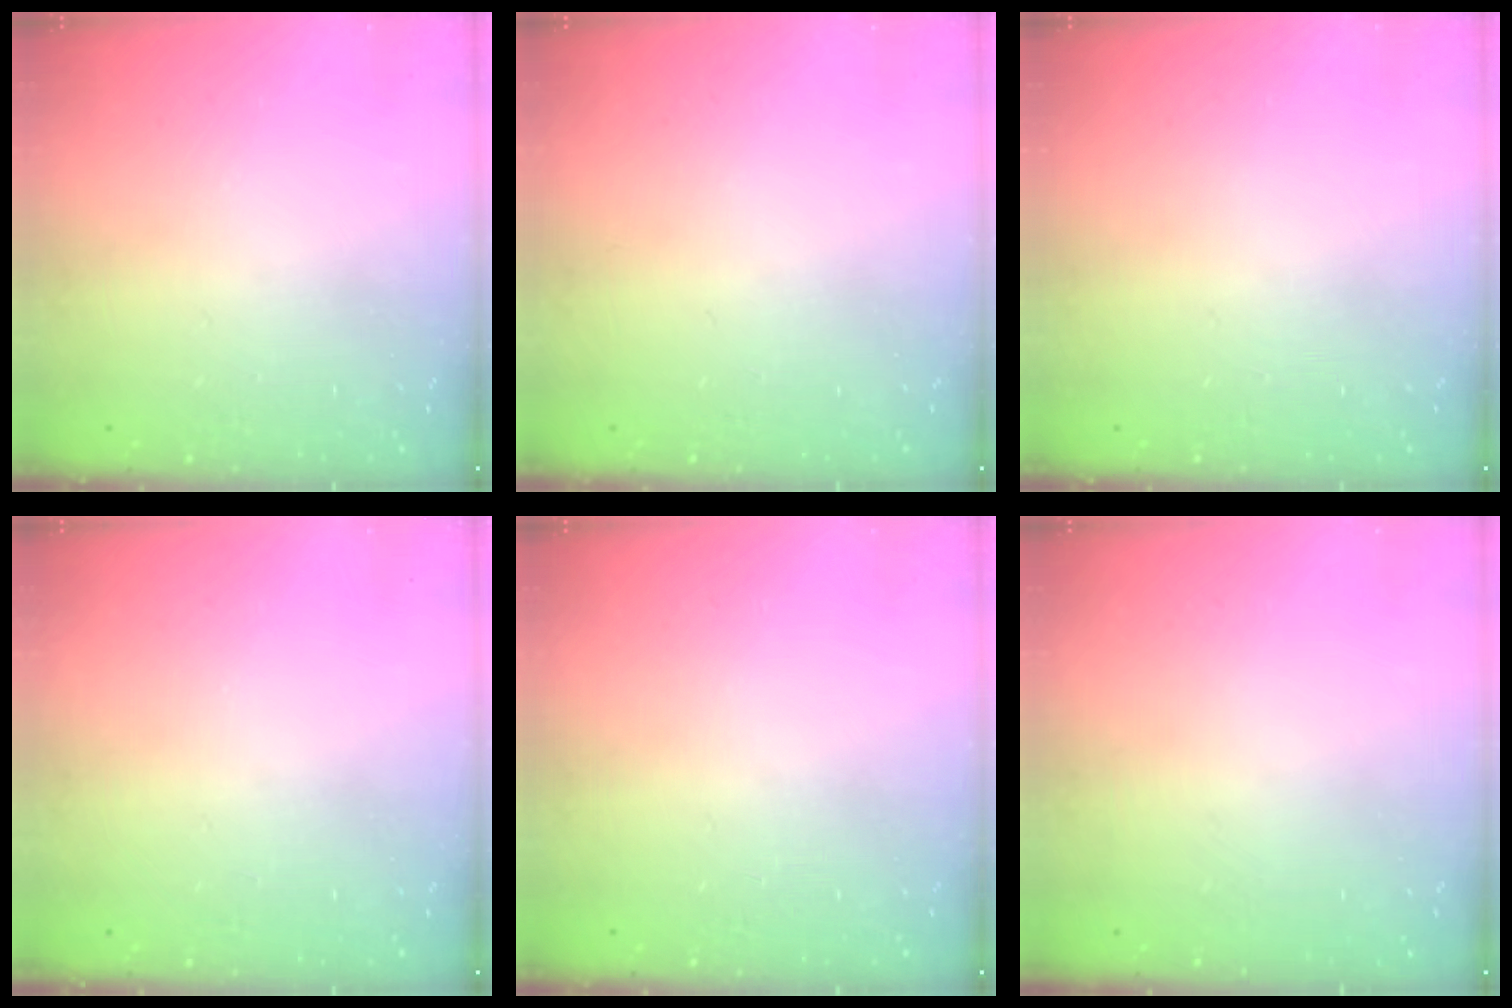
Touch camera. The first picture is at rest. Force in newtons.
{"total": 0.0}
{"total": 0.0}
{"total": 0.0}
{"total": 0.0}
{"total": 0.0}